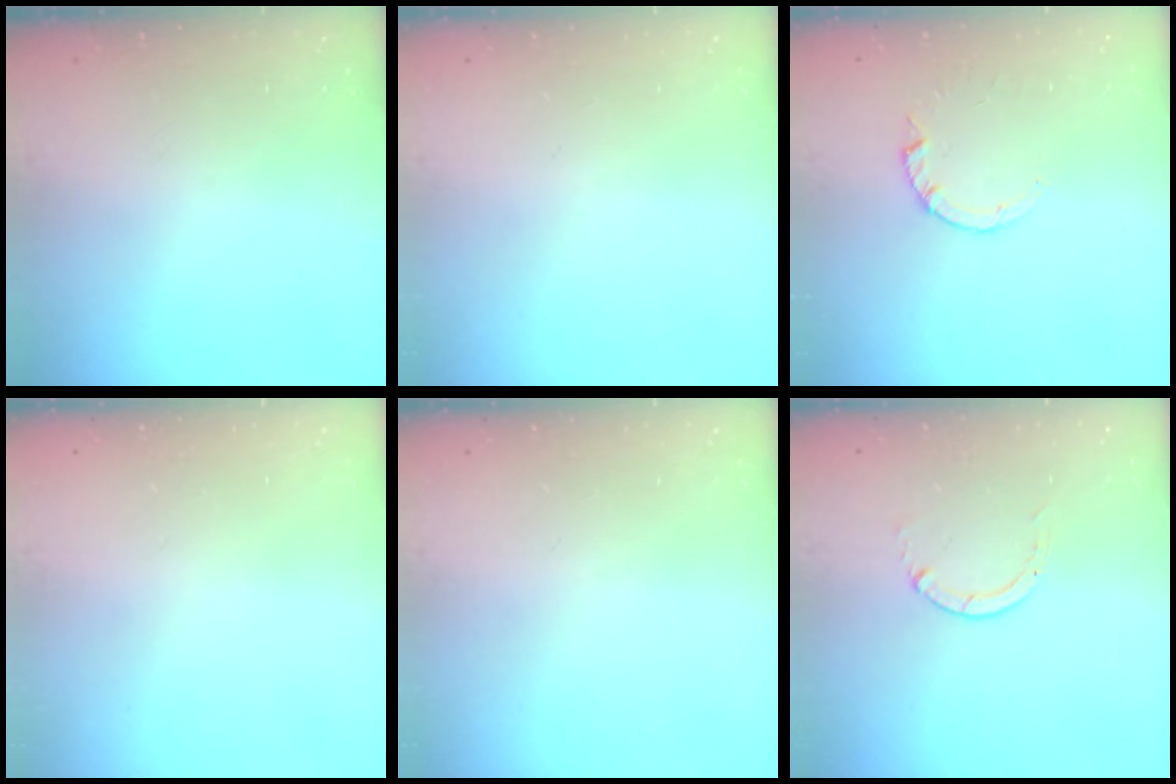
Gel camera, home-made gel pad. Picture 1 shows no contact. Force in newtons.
{"total": 0.0}
{"total": 1.0, "press": 0.9, "slide": 0.3}
{"total": 2.6, "press": 2.6, "slide": 0.2}
{"total": 0.0}
{"total": 0.0}